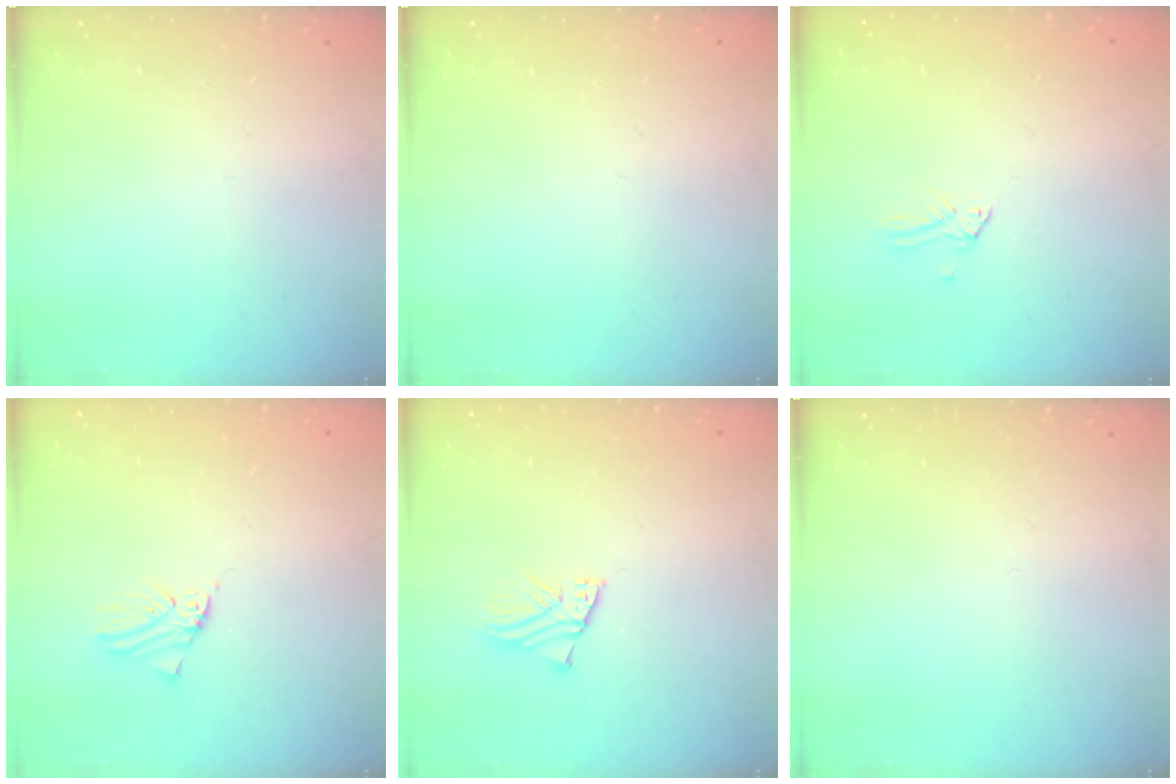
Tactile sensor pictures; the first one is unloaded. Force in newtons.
{"total": 0.0}
{"total": 0.0}
{"total": 0.9, "press": 0.9, "slide": 0.1}
{"total": 2.2, "press": 2.2, "slide": 0.1}
{"total": 0.0}